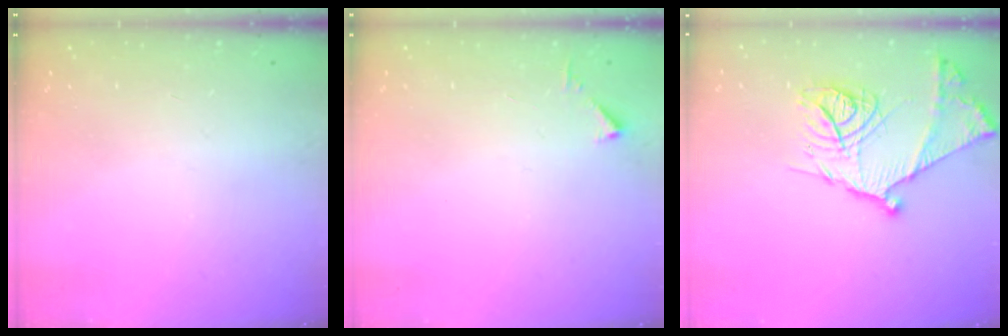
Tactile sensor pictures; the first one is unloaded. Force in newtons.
{"total": 3.3, "press": 3.2, "slide": 0.4}
{"total": 18.1, "press": 18.0, "slide": 1.6}